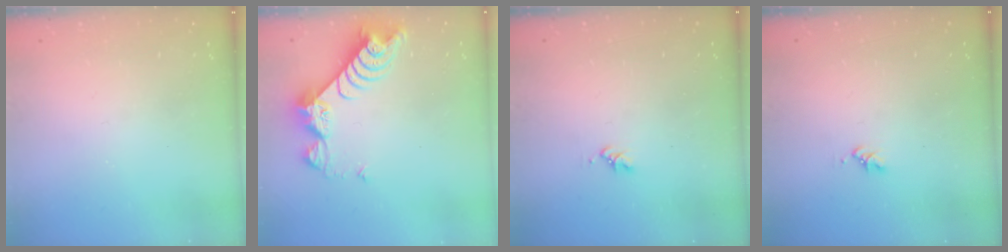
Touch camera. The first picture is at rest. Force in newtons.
{"total": 8.8, "press": 8.7, "slide": 0.9}
{"total": 1.6, "press": 1.6, "slide": 0.3}
{"total": 1.6, "press": 1.6, "slide": 0.3}